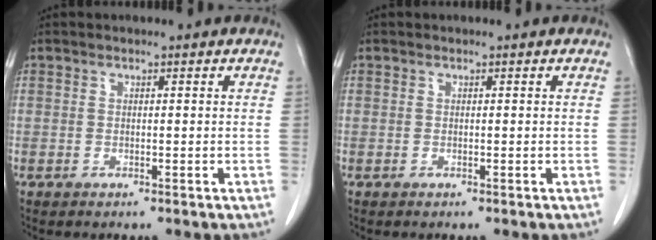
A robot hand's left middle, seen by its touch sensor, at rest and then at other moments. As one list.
[{"total": 0.0}]